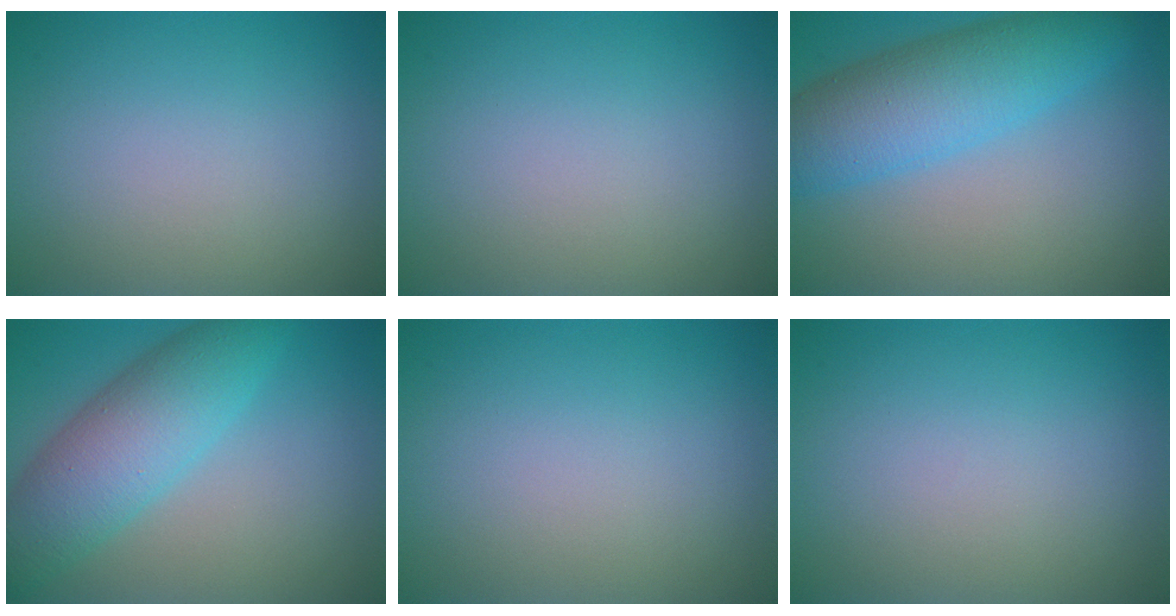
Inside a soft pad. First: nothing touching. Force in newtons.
{"total": 0.0}
{"total": 7.4, "press": 7.4, "slide": 0.3}
{"total": 7.0, "press": 7.0, "slide": 0.0}
{"total": 0.0}
{"total": 0.0}